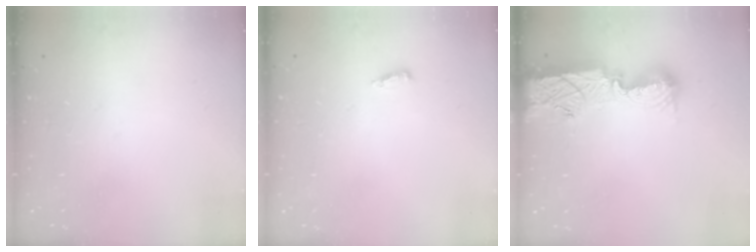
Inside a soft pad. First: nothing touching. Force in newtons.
{"total": 2.7, "press": 2.5, "slide": 1.0}
{"total": 13.4, "press": 13.2, "slide": 2.3}